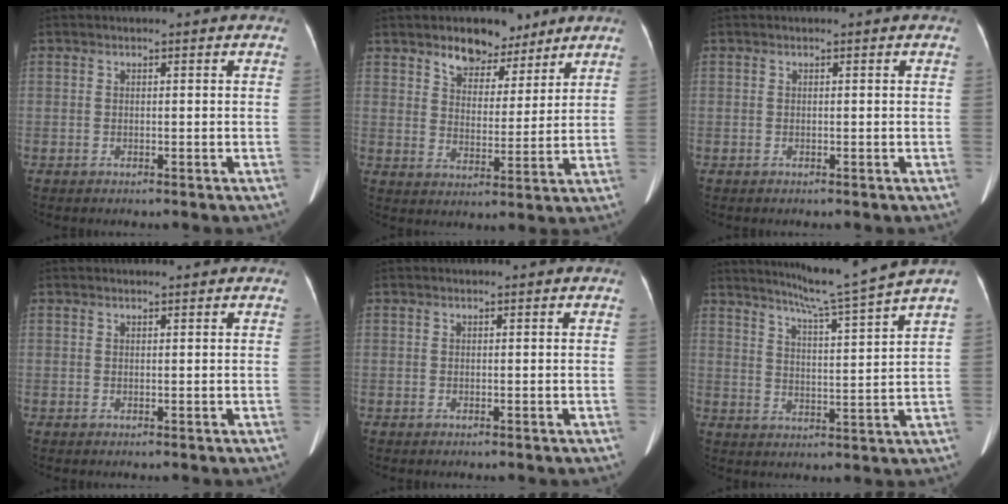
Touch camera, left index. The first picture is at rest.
{"total": 7.6, "force": [5.8, 4.0, 3.0], "torque": [-0.043, 0.007, 0.097]}
{"total": 0.0}
{"total": 1.0, "force": [1.0, 0.1, 0.3], "torque": [-0.007, 0.012, 0.017]}
{"total": 0.0}
{"total": 10.3, "force": [9.0, -2.6, 4.3], "torque": [-0.077, -0.023, 0.140]}